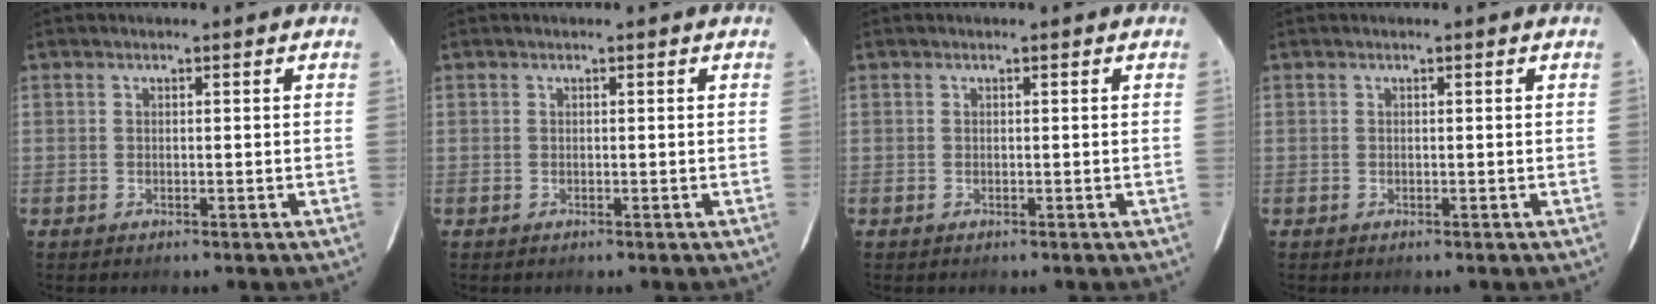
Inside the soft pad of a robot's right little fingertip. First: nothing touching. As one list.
[{"total": 0.0}, {"total": 0.0}, {"total": 0.0}]